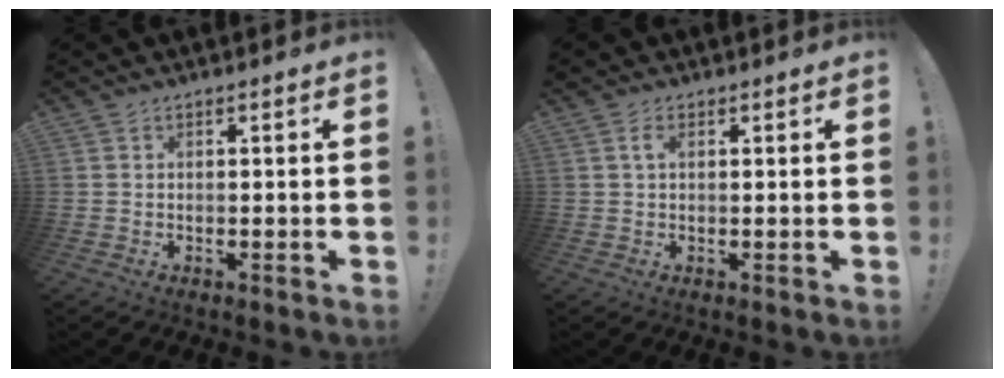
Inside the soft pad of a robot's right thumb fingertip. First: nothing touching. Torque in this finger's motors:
{"motor_torque": [0.04, 0.08, 0.07, -0.05, 0.00]}